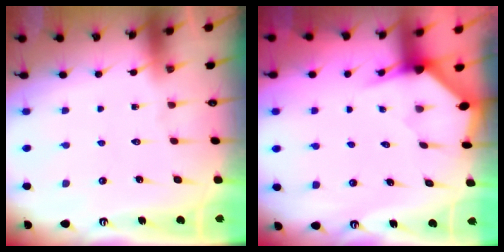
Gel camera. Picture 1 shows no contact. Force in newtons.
{"total": 2.8, "press": 2.8, "slide": 0.2}